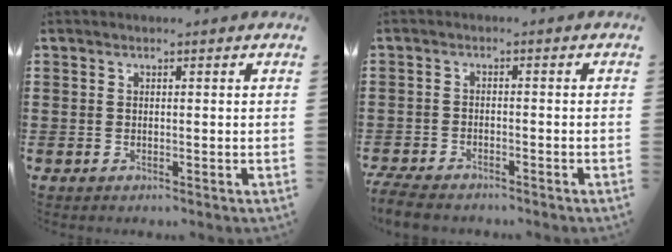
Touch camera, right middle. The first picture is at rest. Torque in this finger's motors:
{"motor_torque": [1.47, -0.67, 0.59, 0.21]}